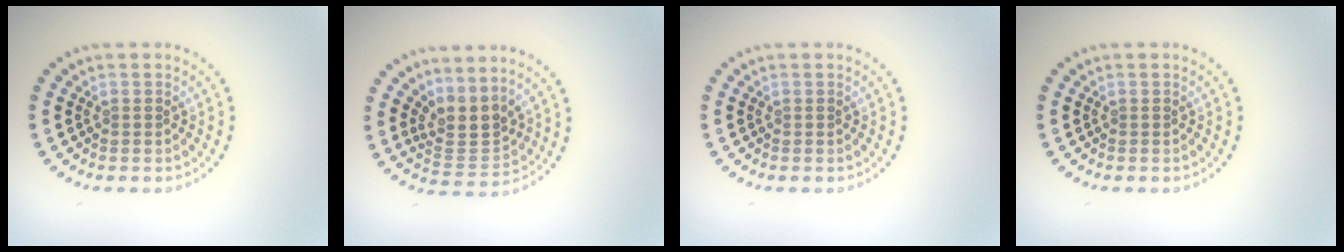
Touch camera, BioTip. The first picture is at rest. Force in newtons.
{"total": 3.1, "press": 2.2, "slide": 2.2}
{"total": 0.0}
{"total": 0.0}